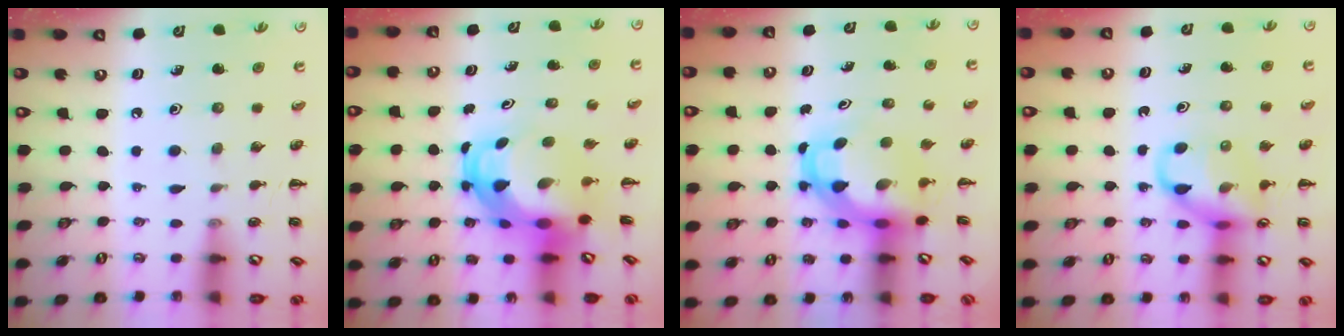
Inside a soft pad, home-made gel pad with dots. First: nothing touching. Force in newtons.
{"total": 7.1, "press": 6.8, "slide": 2.2}
{"total": 5.5, "press": 5.3, "slide": 1.4}
{"total": 12.7, "press": 12.6, "slide": 2.1}